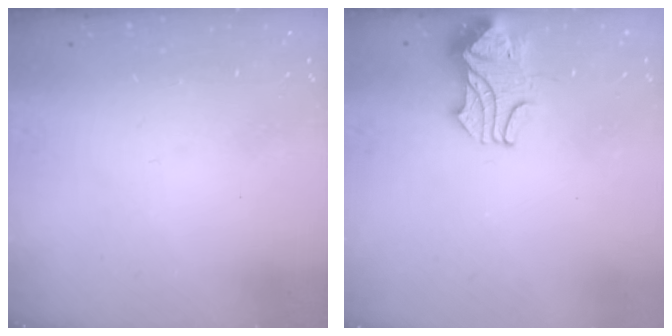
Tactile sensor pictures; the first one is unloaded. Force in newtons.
{"total": 2.2, "press": 2.0, "slide": 0.8}